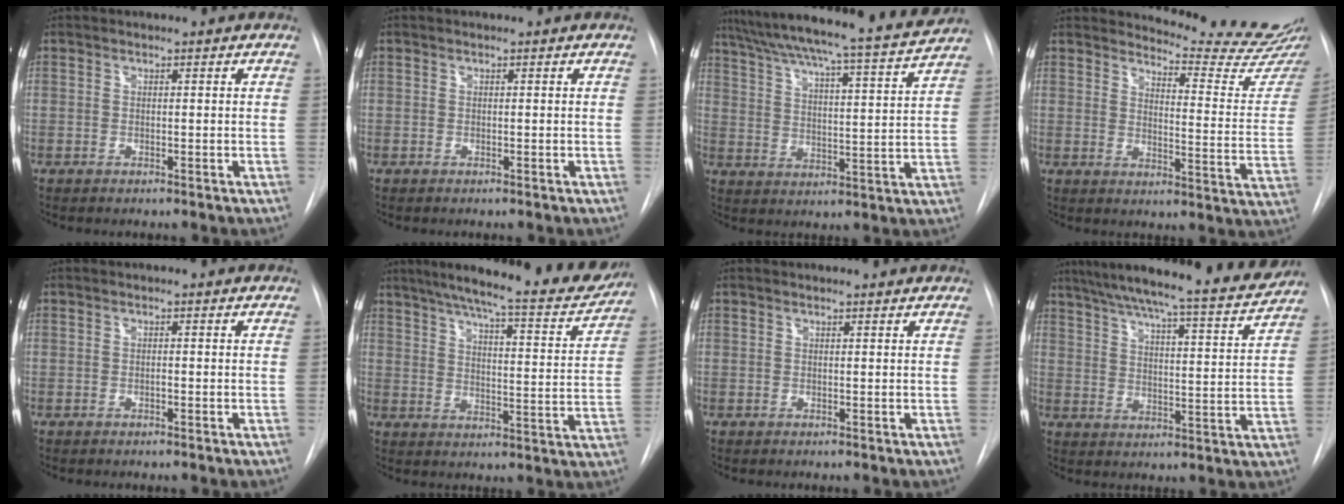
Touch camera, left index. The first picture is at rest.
{"total": 0.0}
{"total": 21.0, "force": [19.0, -0.5, 8.9], "torque": [-0.150, -0.028, 0.268]}
{"total": 16.2, "force": [16.0, -1.1, 2.6], "torque": [-0.034, -0.141, 0.176]}
{"total": 0.0}
{"total": 22.6, "force": [19.6, 2.8, 10.9], "torque": [-0.166, -0.034, 0.249]}
{"total": 2.6, "force": [2.6, 0.1, 0.5], "torque": [-0.009, 0.008, 0.025]}
{"total": 21.4, "force": [19.5, 0.9, 8.9], "torque": [-0.143, -0.035, 0.259]}